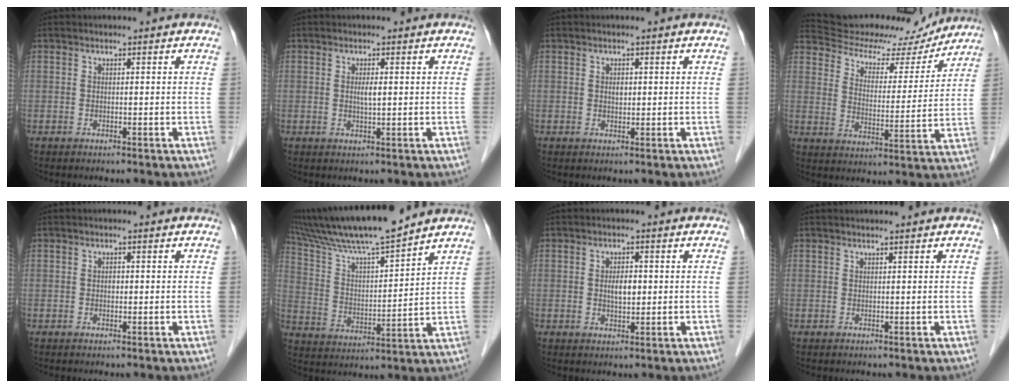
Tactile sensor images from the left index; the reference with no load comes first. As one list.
[{"total": 1.4, "force": [0.3, 0.1, 1.4], "torque": [-0.030, -0.002, 0.007]}, {"total": 0.9, "force": [0.3, 0.5, 0.6], "torque": [-0.011, 0.000, 0.007]}, {"total": 18.0, "force": [17.1, 4.4, 3.7], "torque": [-0.055, -0.002, 0.244]}, {"total": 0.6, "force": [0.0, 0.4, 0.4], "torque": [-0.007, 0.001, 0.001]}, {"total": 15.3, "force": [13.3, 0.0, 7.6], "torque": [-0.145, 0.010, 0.240]}, {"total": 2.7, "force": [0.3, 1.2, 2.4], "torque": [-0.043, 0.000, 0.005]}, {"total": 1.3, "force": [1.2, -0.2, 0.5], "torque": [-0.005, 0.010, 0.024]}]